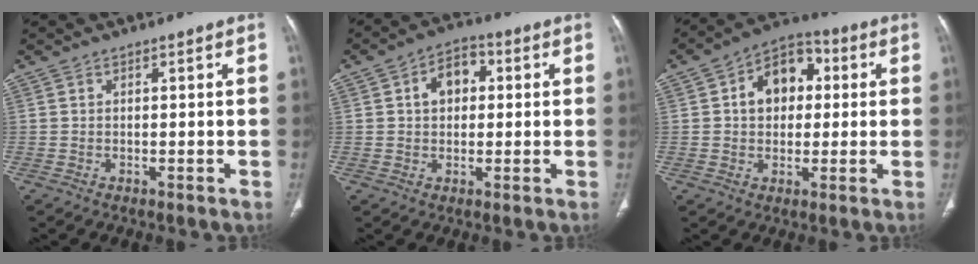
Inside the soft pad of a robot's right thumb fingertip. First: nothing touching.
{"total": 6.9, "force": [1.3, 5.0, 4.6], "torque": [-0.054, 0.014, 0.014]}
{"total": 11.0, "force": [1.9, 8.0, 7.2], "torque": [-0.075, 0.019, 0.021]}